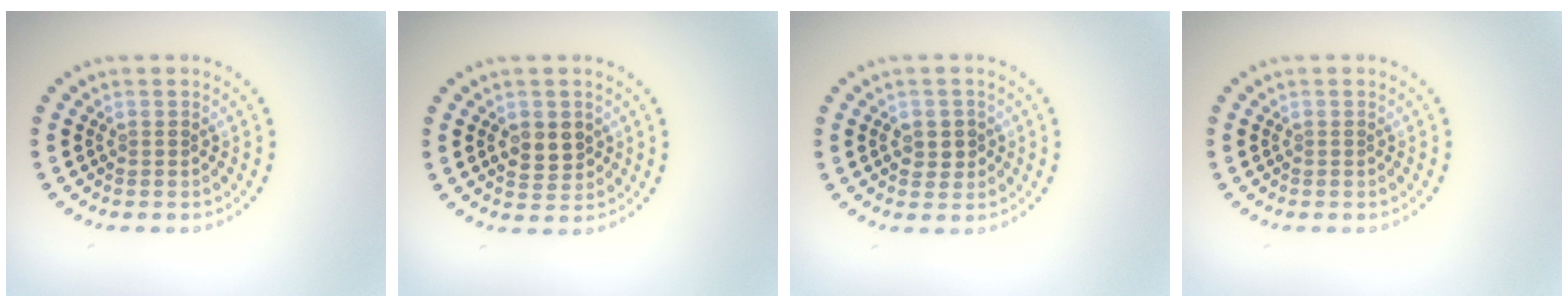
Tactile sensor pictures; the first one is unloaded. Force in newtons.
{"total": 2.5, "press": 2.5, "slide": 0.3}
{"total": 1.7, "press": 1.6, "slide": 0.2}
{"total": 0.0}